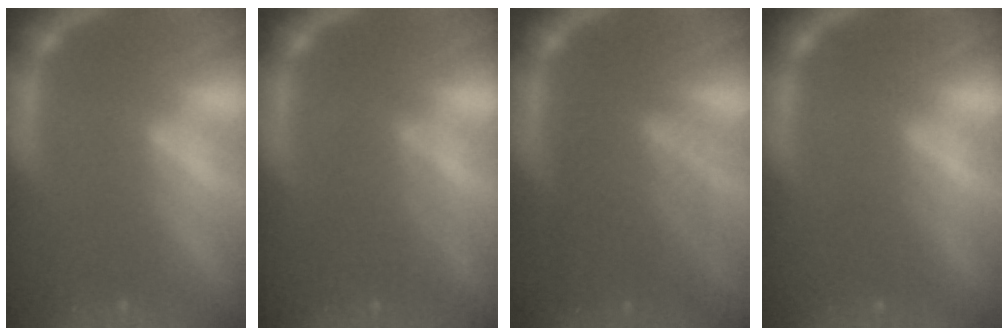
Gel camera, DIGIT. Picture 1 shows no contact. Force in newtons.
{"total": 3.5}
{"total": 7.0}
{"total": 2.0}